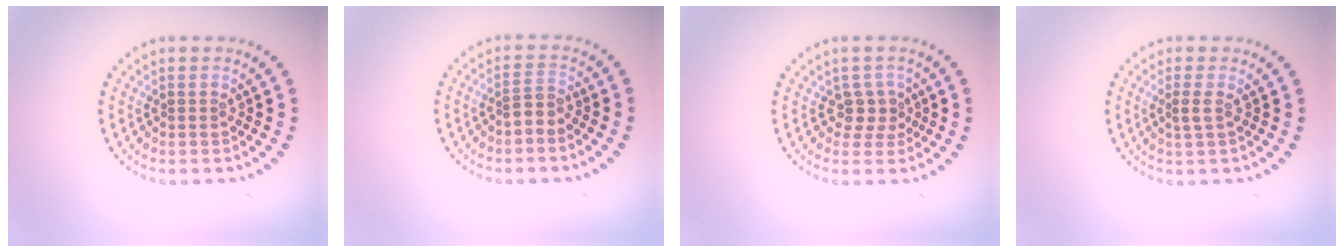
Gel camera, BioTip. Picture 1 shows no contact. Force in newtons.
{"total": 1.7, "press": 1.2, "slide": 1.2}
{"total": 2.1, "press": 1.5, "slide": 1.4}
{"total": 1.0, "press": 0.9, "slide": 0.6}